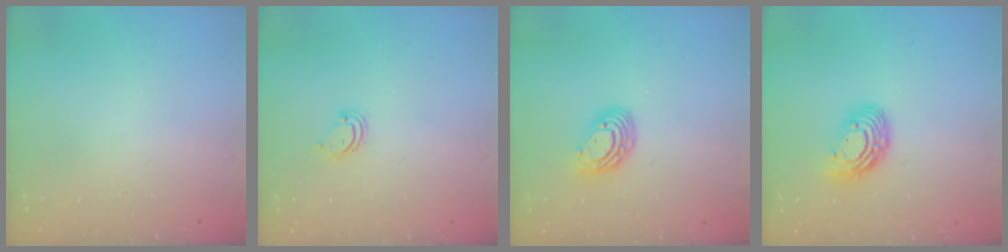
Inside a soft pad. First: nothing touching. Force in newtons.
{"total": 3.4, "press": 3.4, "slide": 0.4}
{"total": 9.9, "press": 9.9, "slide": 1.1}
{"total": 11.6, "press": 11.5, "slide": 1.2}